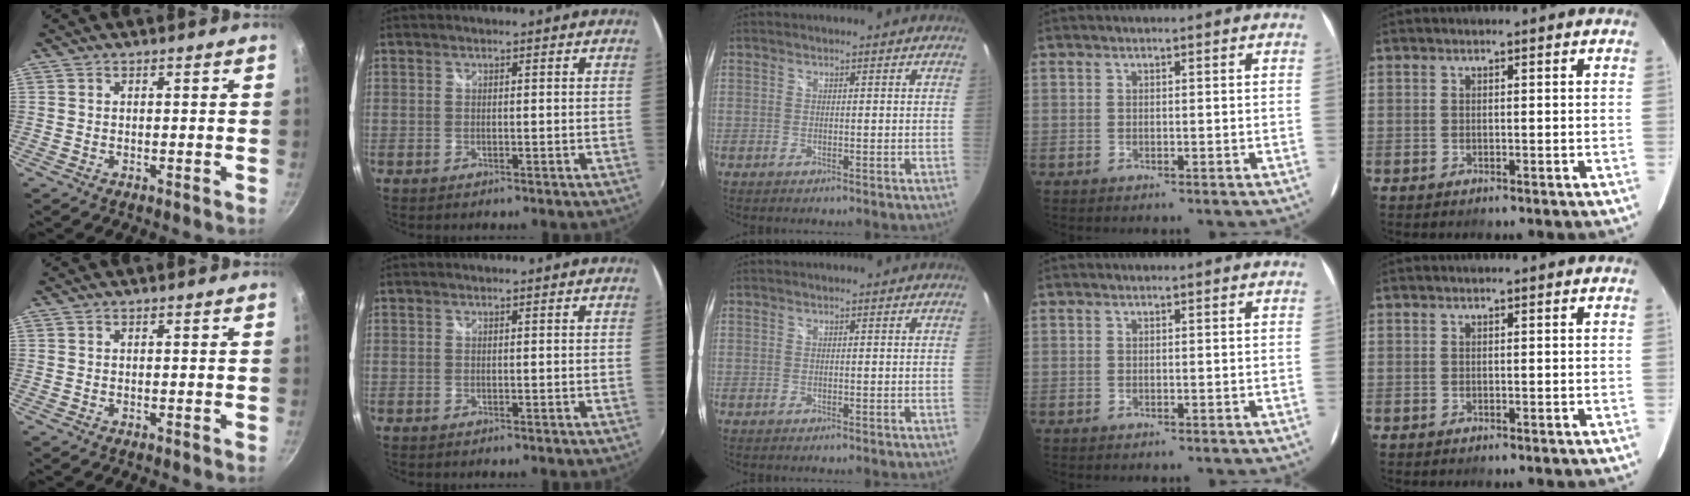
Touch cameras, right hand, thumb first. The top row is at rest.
{}